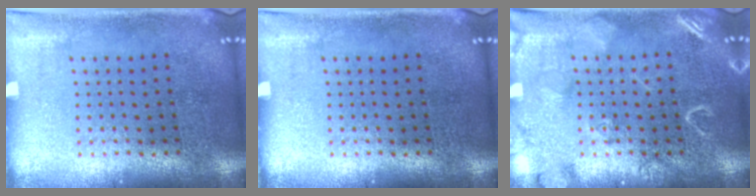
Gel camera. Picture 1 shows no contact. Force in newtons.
{"total": 0.0}
{"total": 2.9, "press": 2.9, "slide": 0.4}